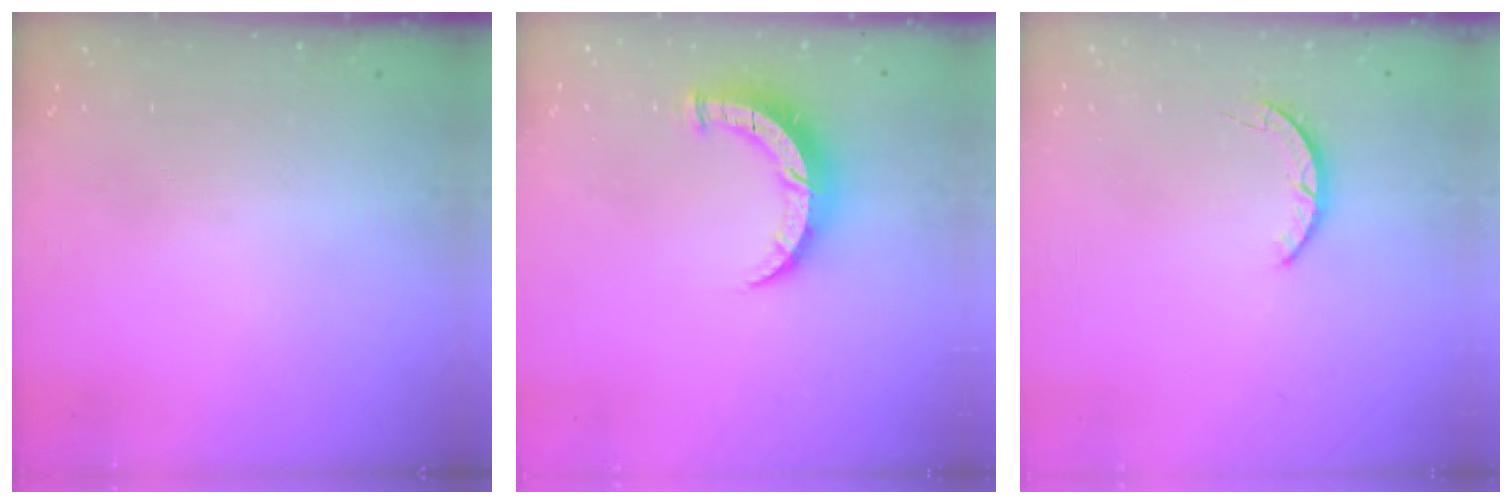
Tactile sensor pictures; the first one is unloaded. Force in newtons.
{"total": 8.0, "press": 7.9, "slide": 1.0}
{"total": 2.2, "press": 2.2, "slide": 0.4}